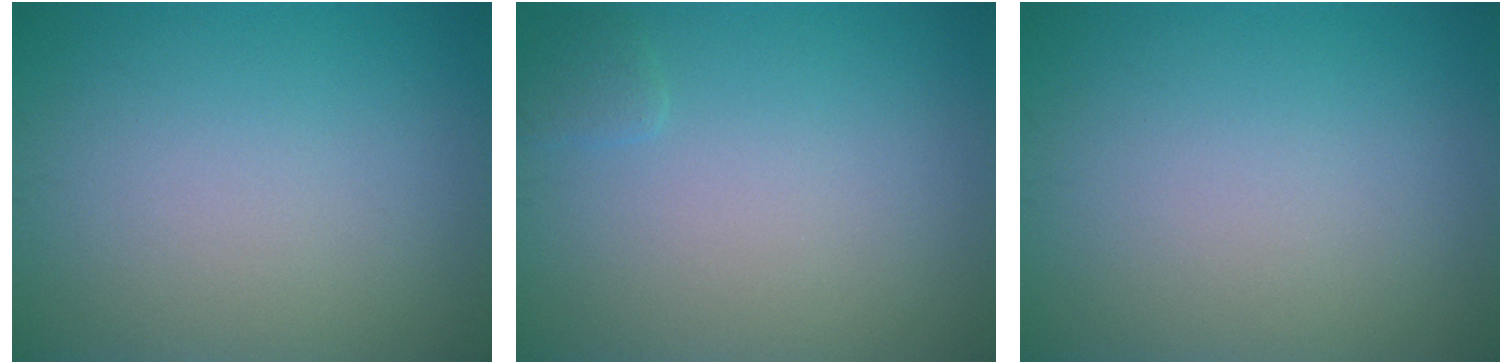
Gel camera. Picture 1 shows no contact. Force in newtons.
{"total": 0.8, "press": 0.8, "slide": 0.1}
{"total": 0.0}